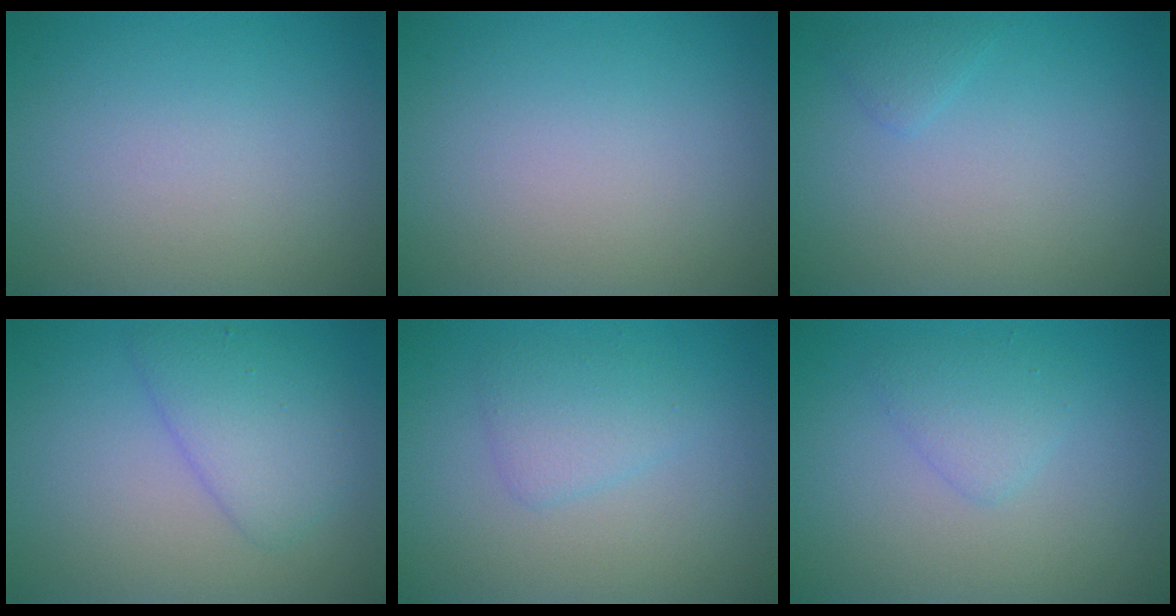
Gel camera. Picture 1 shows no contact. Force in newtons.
{"total": 0.0}
{"total": 0.9, "press": 0.9, "slide": 0.1}
{"total": 3.6, "press": 3.6, "slide": 0.2}
{"total": 2.1, "press": 2.1, "slide": 0.0}
{"total": 1.8, "press": 1.8, "slide": 0.1}